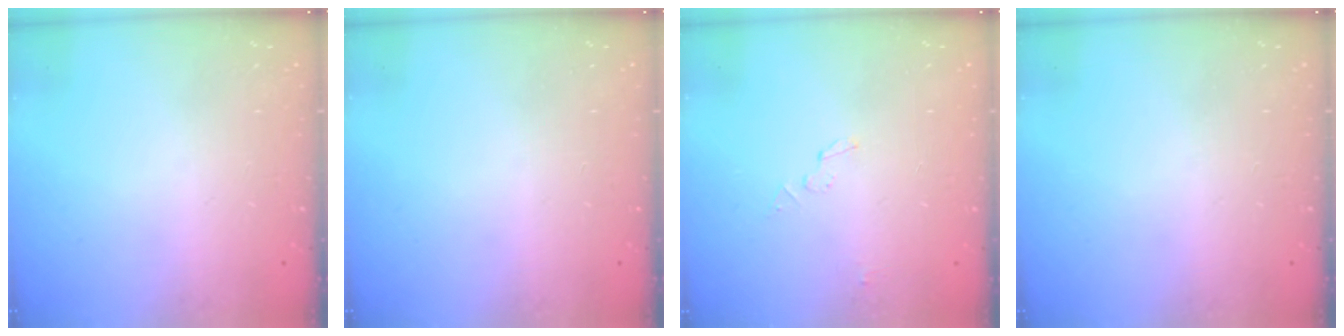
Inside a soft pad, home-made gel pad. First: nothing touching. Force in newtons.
{"total": 0.0}
{"total": 2.9, "press": 2.9, "slide": 0.3}
{"total": 0.0}